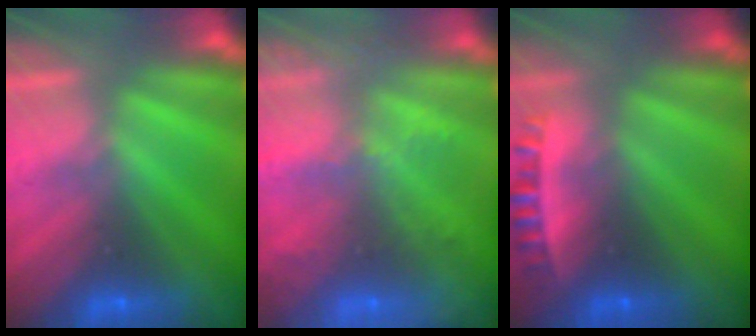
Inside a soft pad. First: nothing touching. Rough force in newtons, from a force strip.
{"total": 8.4}
{"total": 2.4}